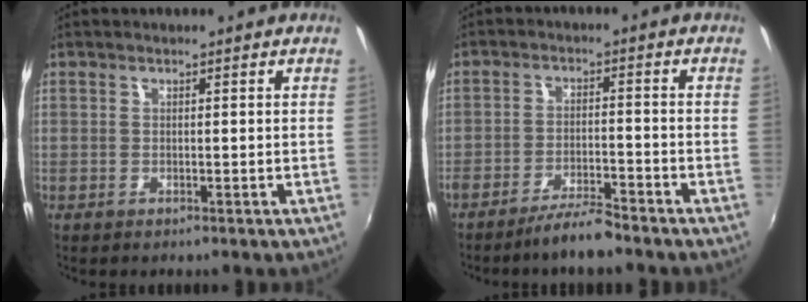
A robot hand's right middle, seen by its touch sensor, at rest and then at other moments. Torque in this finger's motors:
{"motor_torque": [0.80, -0.75, 0.32, 0.21]}